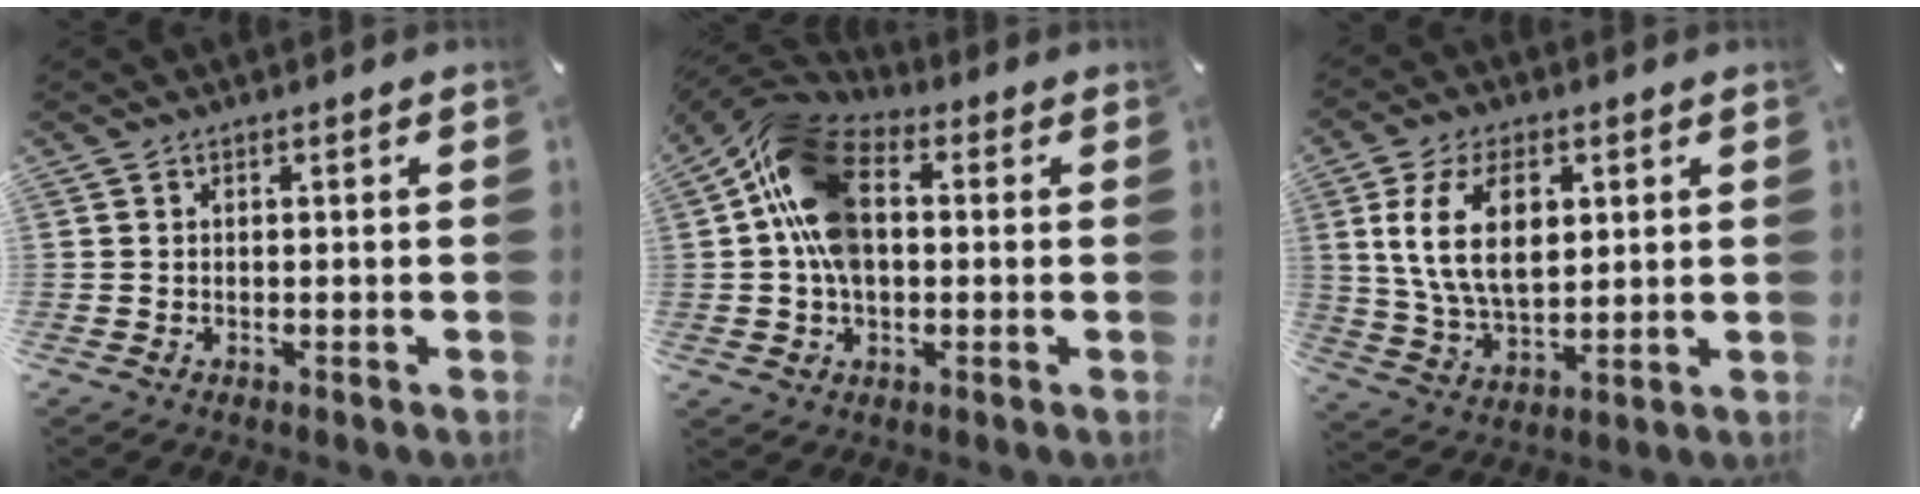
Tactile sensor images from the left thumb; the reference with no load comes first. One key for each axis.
{"total": 15.5, "fx": 1.5, "fy": 10.4, "fz": 11.3, "tx": -0.237, "ty": 0.014, "tz": 0.029}
{"total": 14.1, "fx": 4.0, "fy": 8.6, "fz": 10.5, "tx": -0.233, "ty": 0.002, "tz": 0.066}